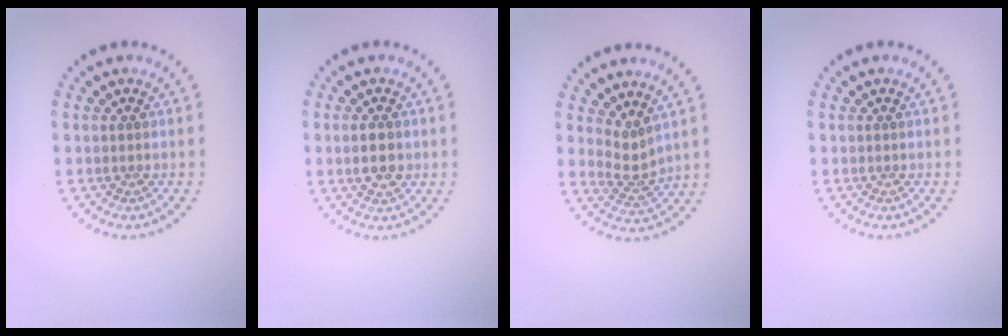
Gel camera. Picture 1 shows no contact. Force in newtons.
{"total": 2.4, "press": 2.4, "slide": 0.1}
{"total": 2.2, "press": 1.5, "slide": 1.7}
{"total": 0.0}